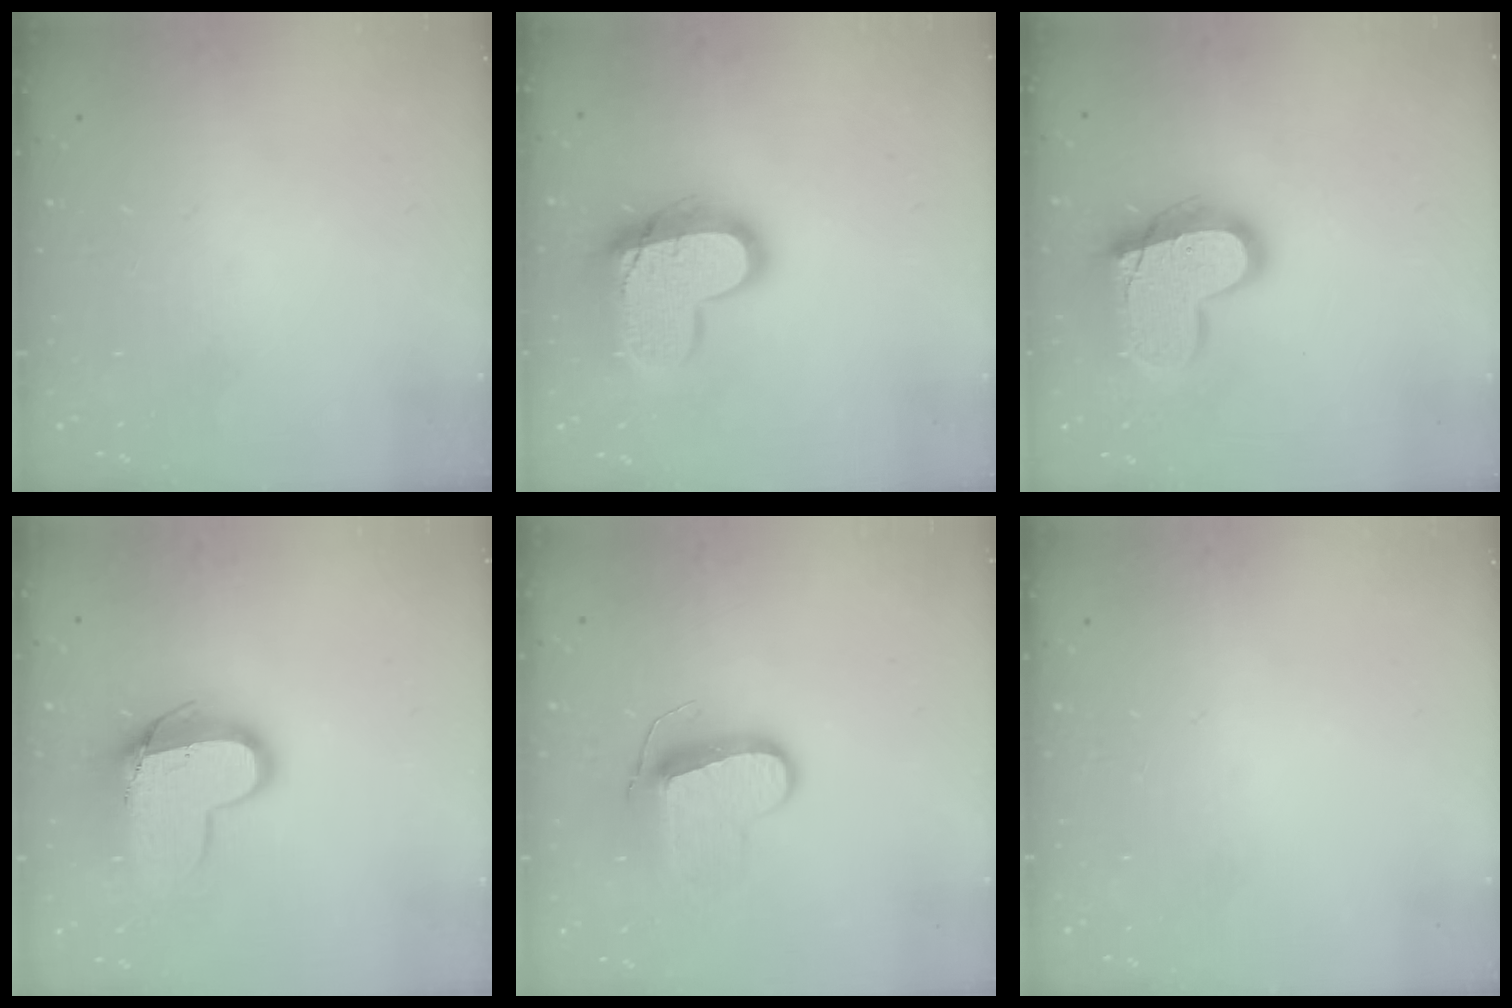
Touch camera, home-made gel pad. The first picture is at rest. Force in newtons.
{"total": 17.0, "press": 16.9, "slide": 1.1}
{"total": 17.6, "press": 17.6, "slide": 1.2}
{"total": 13.2, "press": 13.2, "slide": 1.2}
{"total": 10.3, "press": 10.3, "slide": 0.4}
{"total": 0.0}